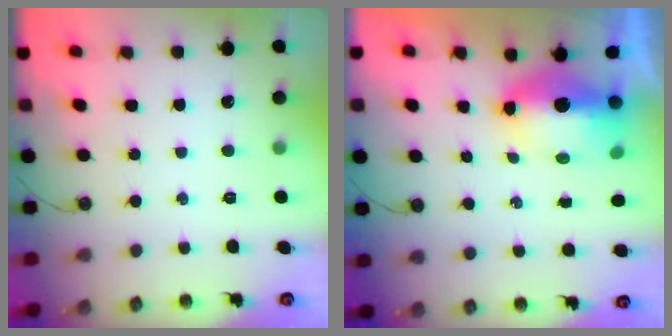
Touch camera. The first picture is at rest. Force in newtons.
{"total": 13.2, "press": 10.2, "slide": 8.4}